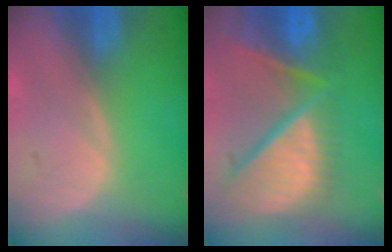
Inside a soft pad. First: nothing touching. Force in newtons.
{"total": 12.8, "press": 10.6, "slide": 7.2}